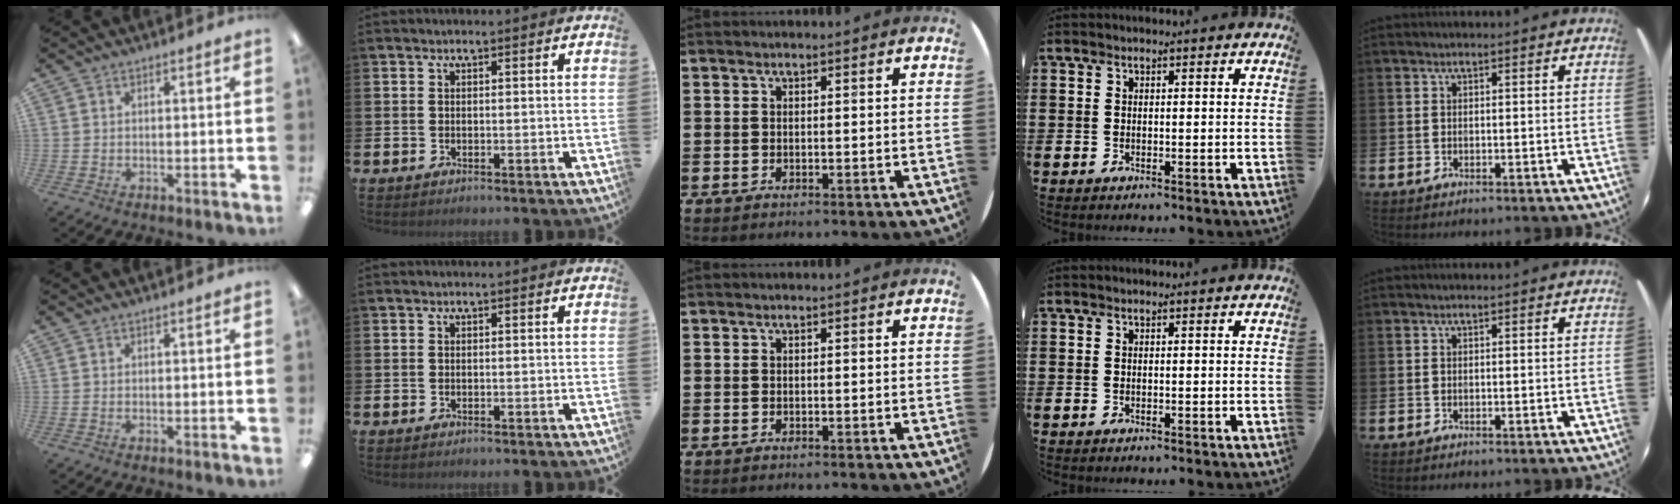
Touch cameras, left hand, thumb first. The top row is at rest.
{}